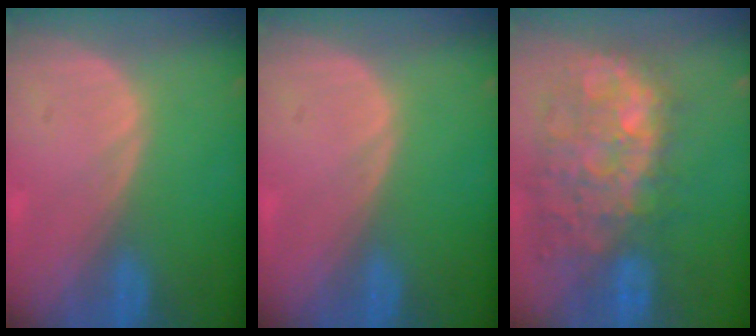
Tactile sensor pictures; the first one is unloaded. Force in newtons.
{"total": 0.0}
{"total": 12.2, "press": 11.1, "slide": 5.1}